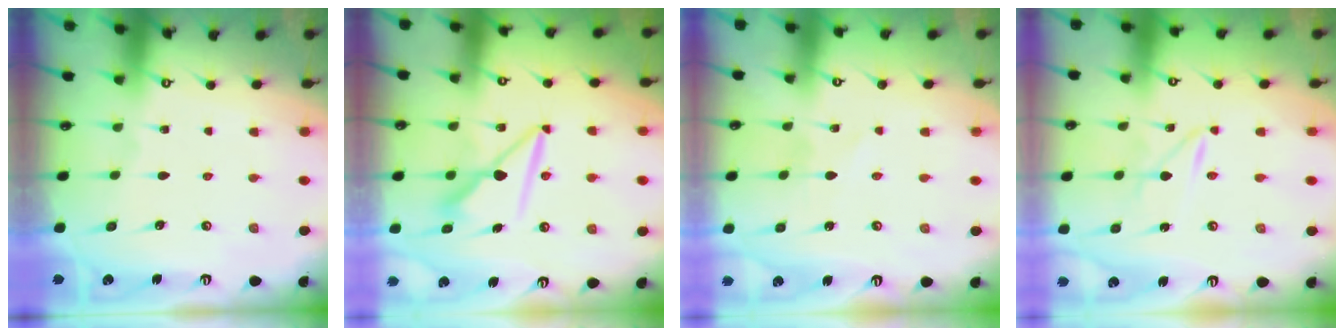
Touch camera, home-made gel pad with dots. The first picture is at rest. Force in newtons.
{"total": 8.2, "press": 8.2, "slide": 0.3}
{"total": 1.4, "press": 1.4, "slide": 0.2}
{"total": 2.3, "press": 2.3, "slide": 0.2}